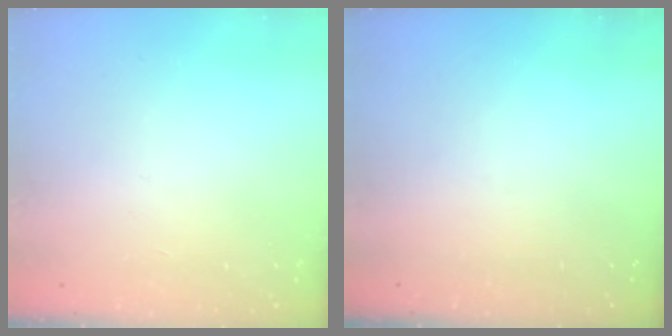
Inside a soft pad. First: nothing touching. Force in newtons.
{"total": 0.0}